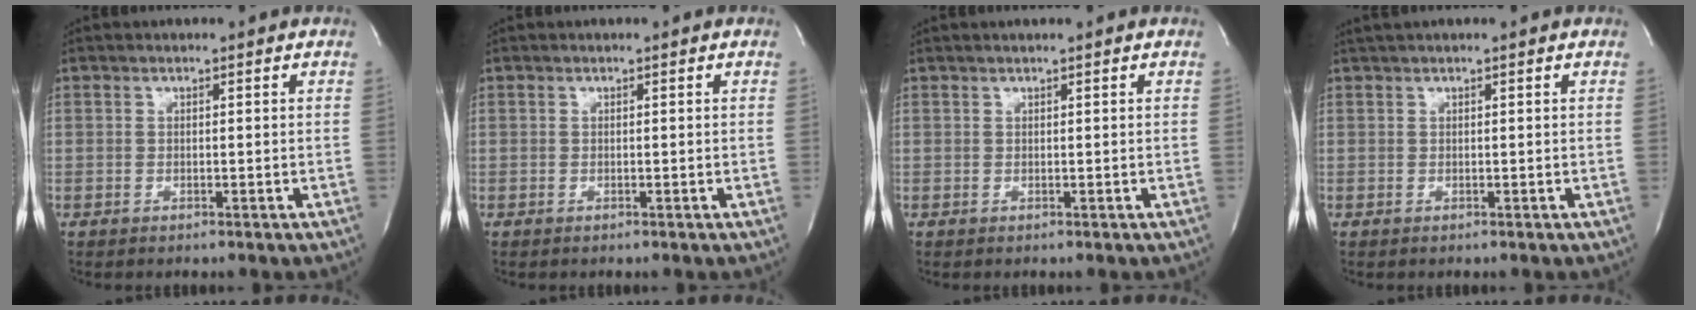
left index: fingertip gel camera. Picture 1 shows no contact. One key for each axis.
{"total": 0.0}
{"total": 1.0, "fx": 0.8, "fy": -0.2, "fz": 0.5, "tx": -0.011, "ty": 0.010, "tz": 0.017}
{"total": 1.5, "fx": 1.2, "fy": -0.2, "fz": 0.9, "tx": -0.018, "ty": 0.020, "tz": 0.026}